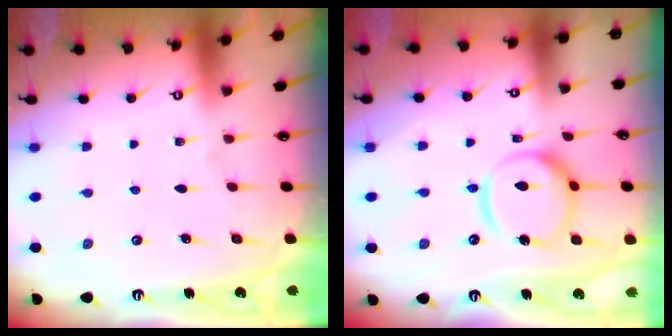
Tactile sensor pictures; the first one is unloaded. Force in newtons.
{"total": 16.9, "press": 16.8, "slide": 1.8}